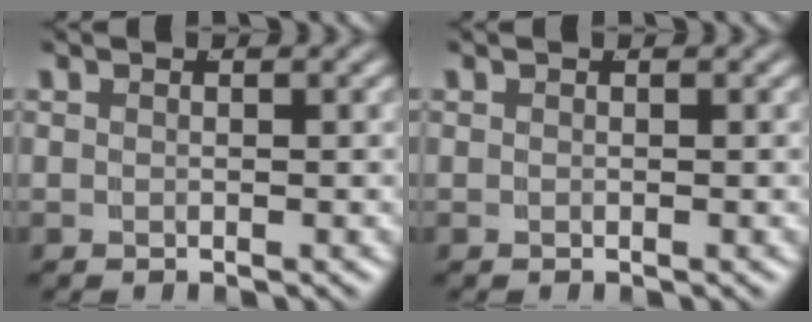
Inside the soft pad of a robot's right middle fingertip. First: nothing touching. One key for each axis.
{"total": 0.0}